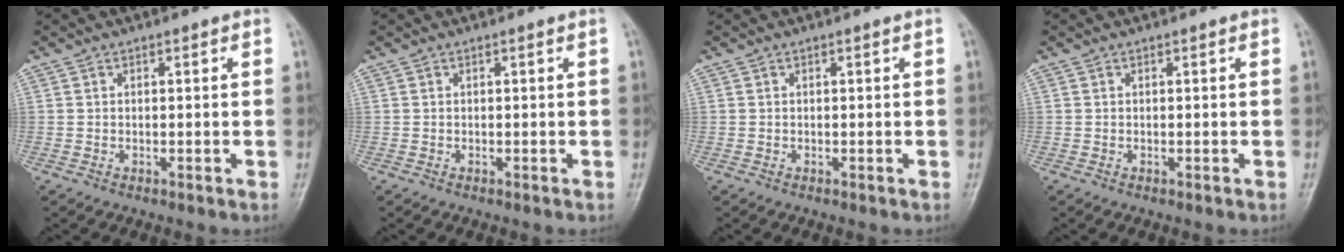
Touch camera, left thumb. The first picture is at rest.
{"total": 0.0}
{"total": 0.0}
{"total": 0.0}